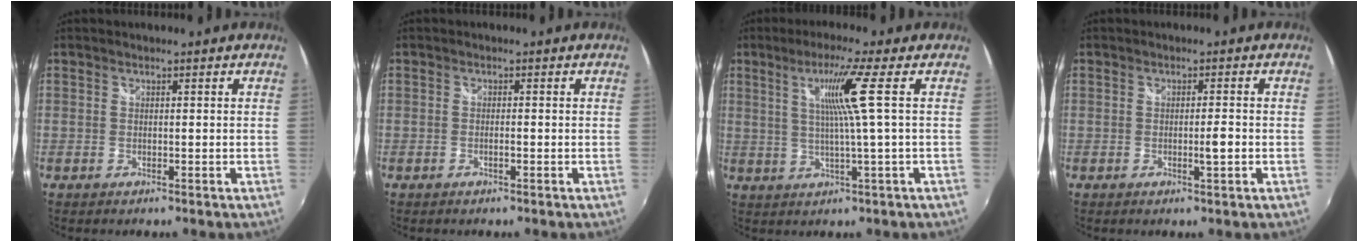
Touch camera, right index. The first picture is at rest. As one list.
[{"total": 0.7, "force": [-0.3, -0.1, 0.7], "torque": [-0.014, 0.005, -0.004]}, {"total": 7.6, "force": [1.9, -2.1, 7.1], "torque": [-0.119, 0.000, 0.035]}, {"total": 2.3, "force": [-0.6, -0.1, 2.2], "torque": [-0.036, 0.001, -0.008]}]